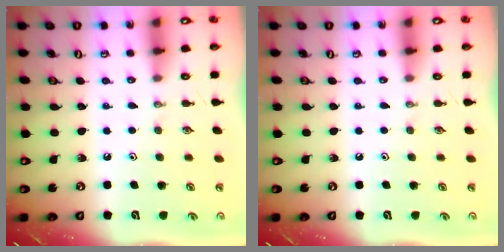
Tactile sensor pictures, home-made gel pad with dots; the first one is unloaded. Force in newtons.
{"total": 0.0}